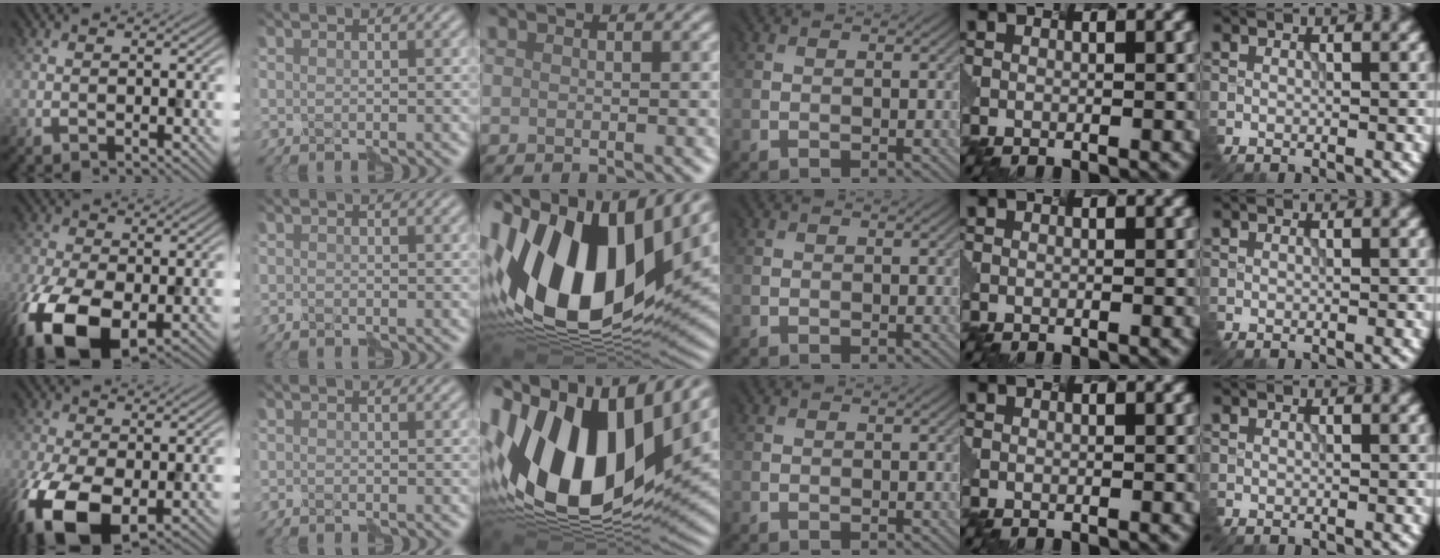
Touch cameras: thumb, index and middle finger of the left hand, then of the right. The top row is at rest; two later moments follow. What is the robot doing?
{"motion": "disassemble", "object": "velcro strap"}